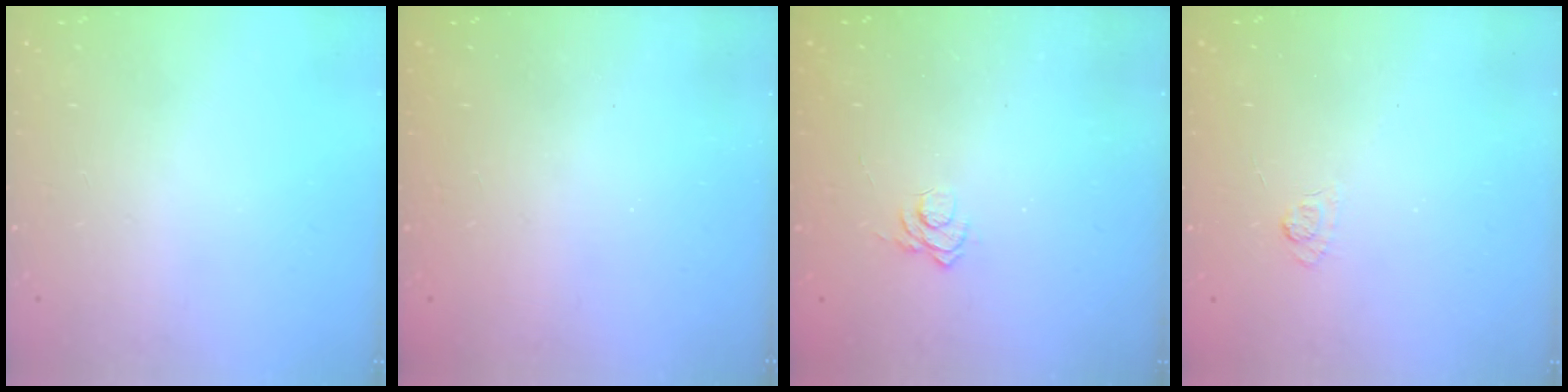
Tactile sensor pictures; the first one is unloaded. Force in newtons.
{"total": 2.3, "press": 2.2, "slide": 0.7}
{"total": 2.8, "press": 2.4, "slide": 1.4}
{"total": 3.9, "press": 3.6, "slide": 1.5}